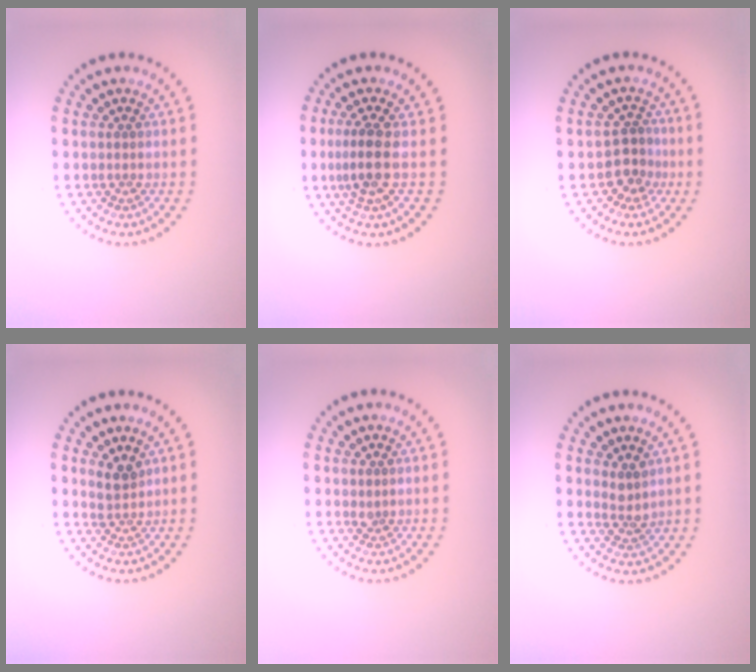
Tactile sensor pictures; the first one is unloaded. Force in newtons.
{"total": 2.9, "press": 2.4, "slide": 1.5}
{"total": 2.3, "press": 1.9, "slide": 1.3}
{"total": 1.8, "press": 1.5, "slide": 1.1}
{"total": 0.6, "press": 0.6, "slide": 0.2}
{"total": 1.8, "press": 1.4, "slide": 1.1}